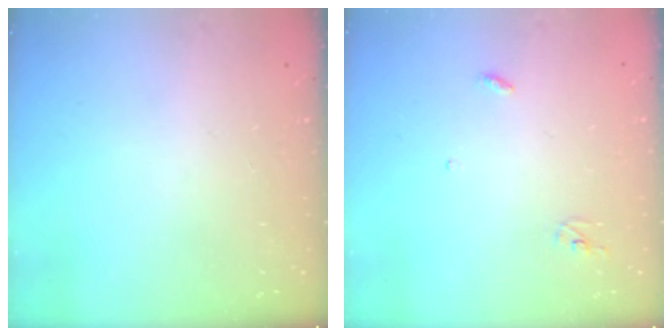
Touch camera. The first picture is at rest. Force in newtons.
{"total": 3.0, "press": 2.9, "slide": 0.2}